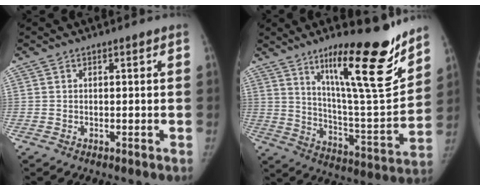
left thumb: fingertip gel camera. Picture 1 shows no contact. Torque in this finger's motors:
{"motor_torque": [0.90, -0.43, 1.68, -1.09, 0.43]}